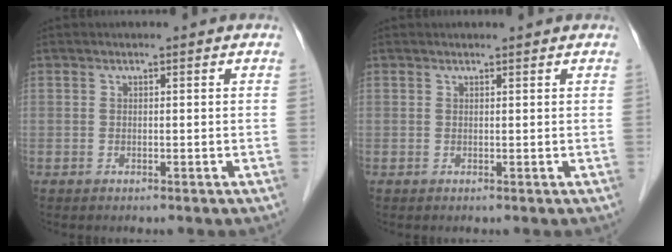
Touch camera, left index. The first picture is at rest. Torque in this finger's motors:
{"motor_torque": [0.21, -0.19, -0.05, -0.01]}